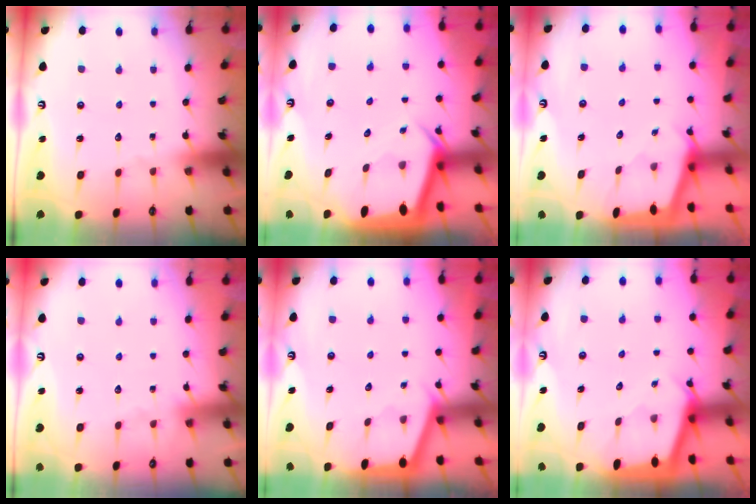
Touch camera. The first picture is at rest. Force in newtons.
{"total": 4.0, "press": 3.9, "slide": 0.3}
{"total": 1.9, "press": 1.9, "slide": 0.1}
{"total": 4.8, "press": 4.8, "slide": 0.6}
{"total": 2.0, "press": 2.0, "slide": 0.3}
{"total": 2.4, "press": 2.4, "slide": 0.2}